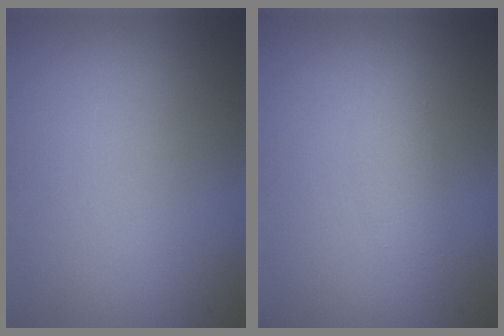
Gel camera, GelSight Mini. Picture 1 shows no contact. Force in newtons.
{"total": 1.4, "press": 1.4, "slide": 0.0}